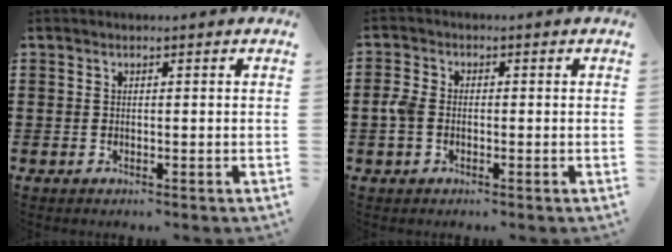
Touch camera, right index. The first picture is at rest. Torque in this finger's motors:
{"motor_torque": [0.50, 0.43, 0.27, 0.08]}